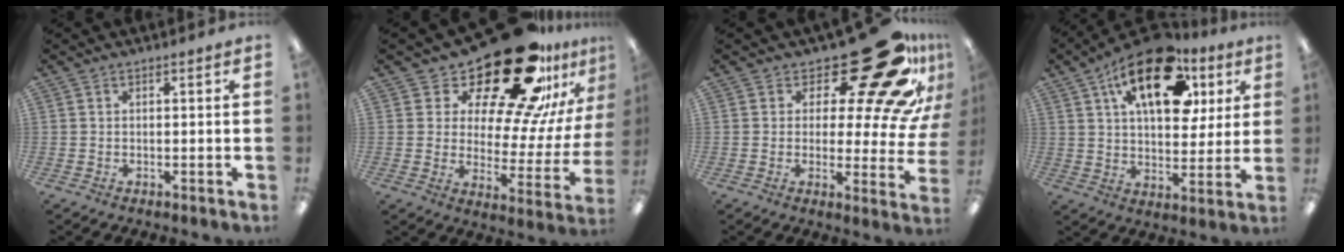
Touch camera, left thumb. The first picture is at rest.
{"total": 26.8, "force": [20.0, 9.5, 15.1], "torque": [-0.224, -0.141, 0.332]}
{"total": 25.1, "force": [14.5, 9.5, 18.3], "torque": [-0.224, -0.108, 0.235]}
{"total": 20.5, "force": [10.2, 10.3, 14.5], "torque": [-0.220, -0.031, 0.171]}